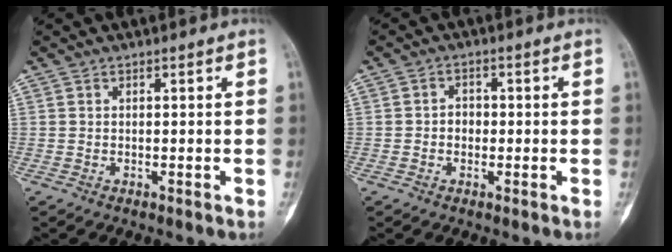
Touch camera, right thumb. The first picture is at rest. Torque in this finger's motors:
{"motor_torque": [-0.06, -0.06, 0.26, -0.45, -0.04]}